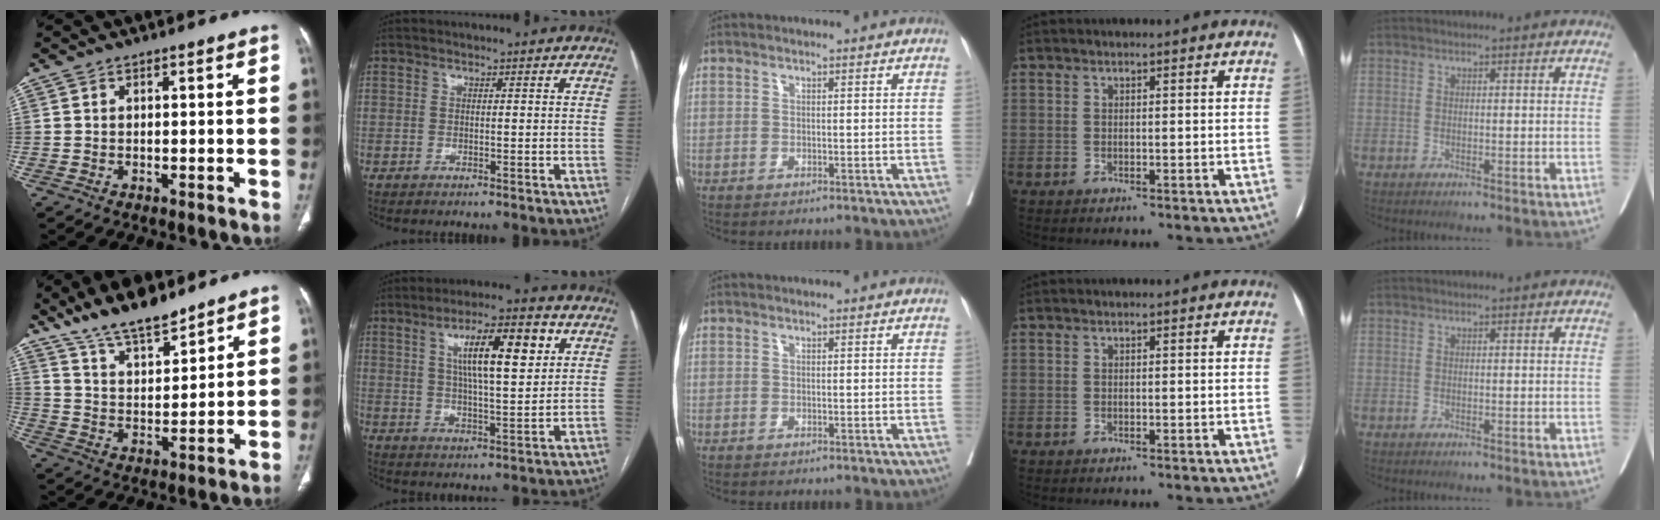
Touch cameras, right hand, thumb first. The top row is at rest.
{"thumb": {"total": 12.8, "force": [10.6, 3.9, 6.1], "torque": [-0.082, -0.062, 0.194]}, "index": {"total": 12.1, "force": [4.3, 2.4, 11.1], "torque": [-0.185, 0.012, 0.071]}}